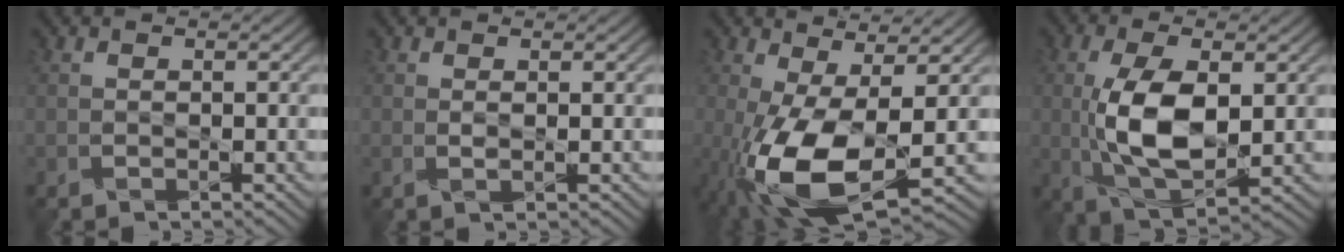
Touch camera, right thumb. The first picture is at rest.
{"total": 0.7, "force": [0.3, 0.1, 0.6], "torque": [-0.014, -0.001, 0.004]}
{"total": 11.4, "force": [-2.9, 4.4, 10.1], "torque": [-0.225, -0.016, -0.051]}
{"total": 10.0, "force": [0.2, 4.7, 8.8], "torque": [-0.187, -0.002, 0.009]}